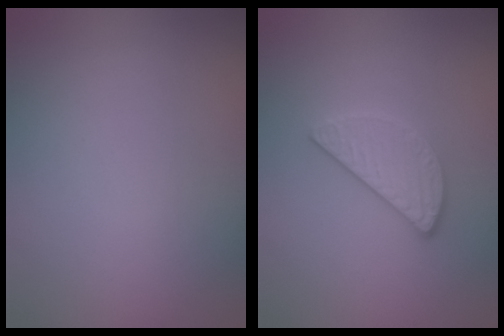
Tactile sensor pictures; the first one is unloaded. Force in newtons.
{"total": 3.0, "press": 2.8, "slide": 1.1}